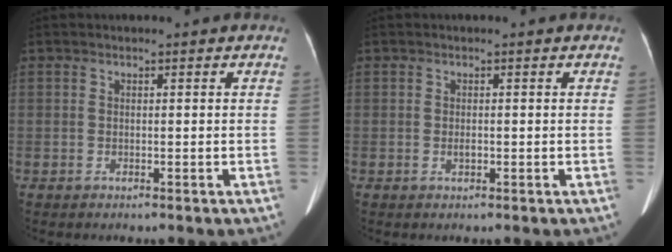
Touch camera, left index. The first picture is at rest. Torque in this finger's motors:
{"motor_torque": [0.21, 0.09, 0.10, 0.03]}